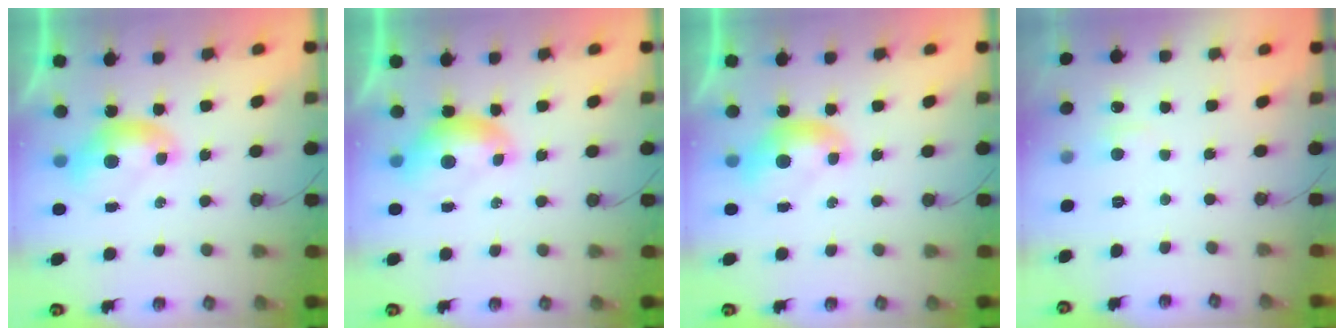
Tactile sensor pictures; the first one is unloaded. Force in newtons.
{"total": 0.8, "press": 0.7, "slide": 0.3}
{"total": 0.0}
{"total": 1.7, "press": 1.6, "slide": 0.5}